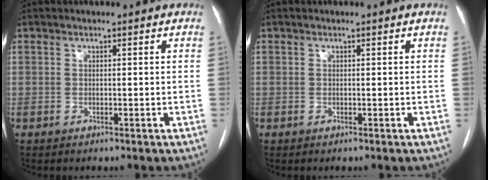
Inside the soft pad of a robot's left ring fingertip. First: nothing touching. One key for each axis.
{"total": 0.0}